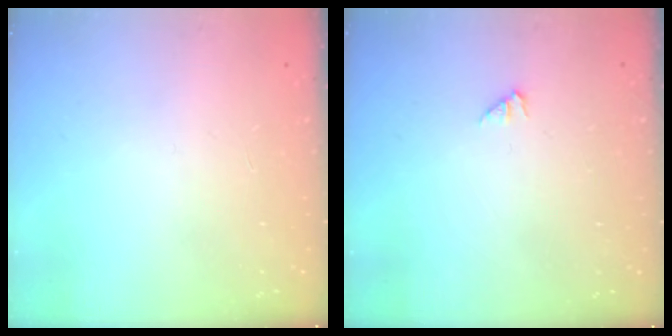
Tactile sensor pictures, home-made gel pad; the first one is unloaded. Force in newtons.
{"total": 0.0}